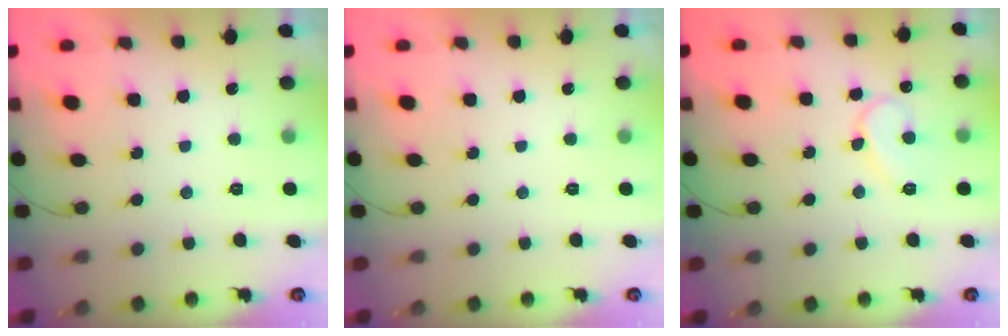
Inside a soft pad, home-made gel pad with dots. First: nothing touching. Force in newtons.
{"total": 0.0}
{"total": 8.5, "press": 8.5, "slide": 0.8}